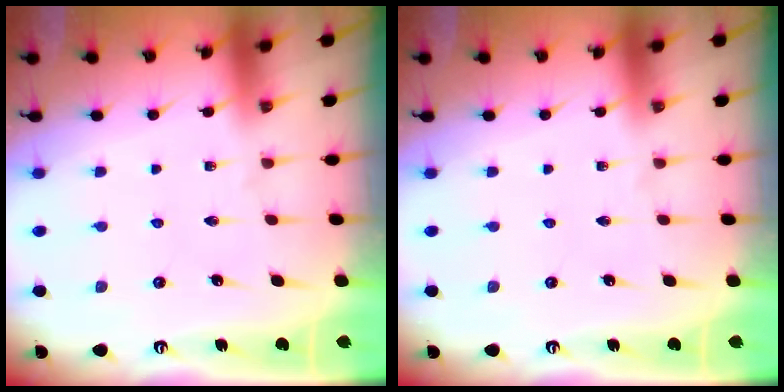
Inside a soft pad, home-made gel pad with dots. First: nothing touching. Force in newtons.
{"total": 0.0}